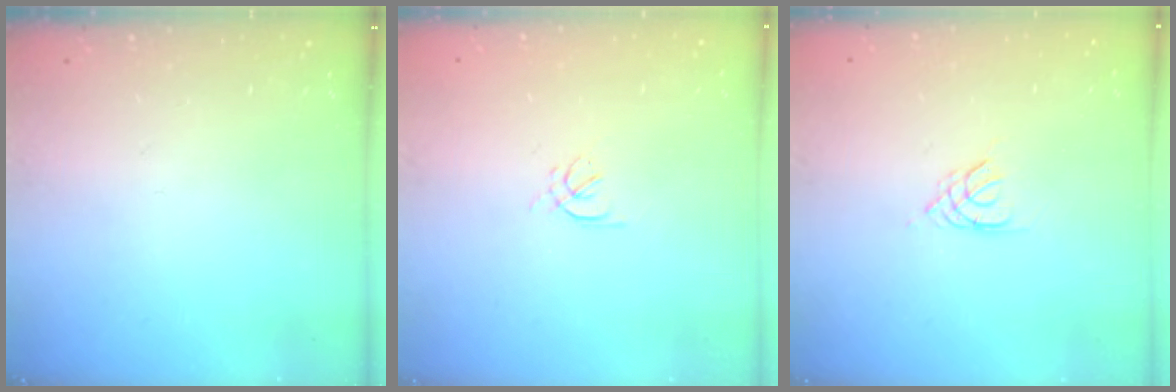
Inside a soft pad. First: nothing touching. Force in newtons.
{"total": 1.5, "press": 1.4, "slide": 0.6}
{"total": 2.1, "press": 2.1, "slide": 0.4}